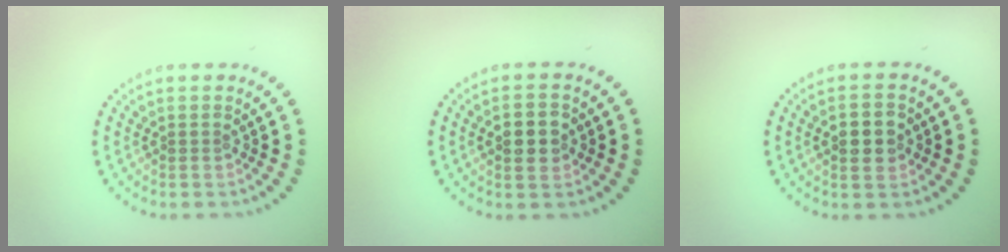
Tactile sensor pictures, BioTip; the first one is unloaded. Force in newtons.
{"total": 2.9, "press": 2.9, "slide": 0.2}
{"total": 2.9, "press": 2.9, "slide": 0.2}